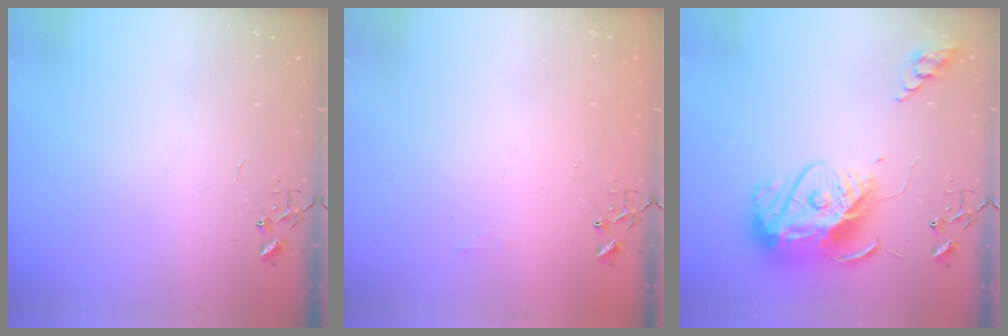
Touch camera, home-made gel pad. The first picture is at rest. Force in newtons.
{"total": 5.1, "press": 5.1, "slide": 0.7}
{"total": 16.5, "press": 16.4, "slide": 1.3}